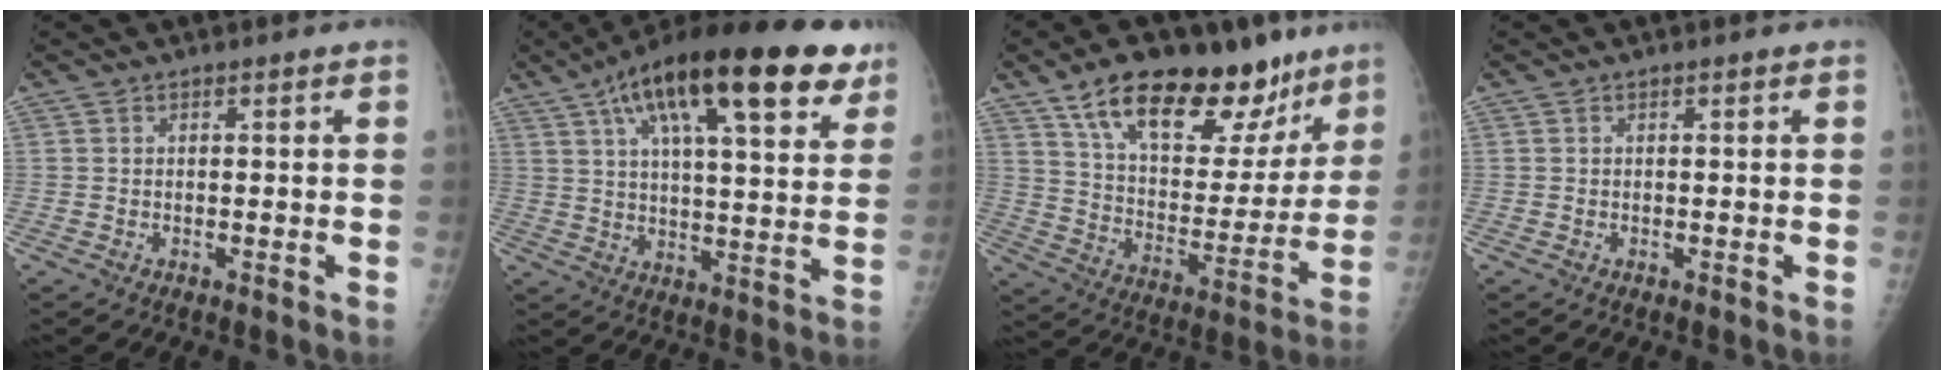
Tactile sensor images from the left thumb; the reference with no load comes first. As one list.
[{"total": 24.7, "force": [13.5, 7.9, 19.2], "torque": [-0.282, -0.009, 0.204]}, {"total": 25.7, "force": [16.4, 11.8, 15.8], "torque": [-0.197, -0.046, 0.261]}, {"total": 0.0}]